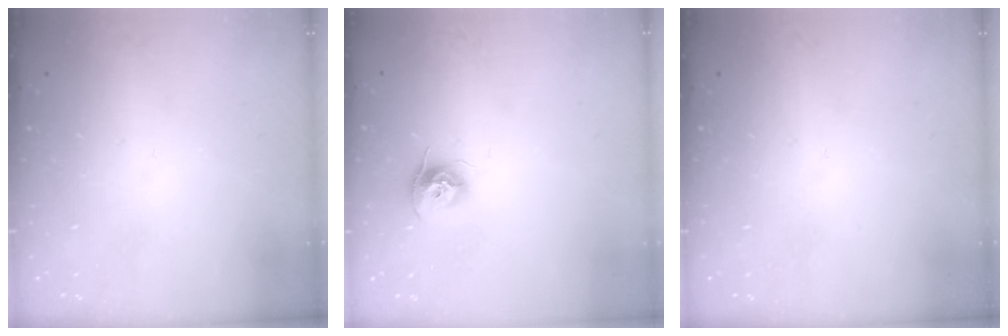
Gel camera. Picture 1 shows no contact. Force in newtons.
{"total": 9.7, "press": 9.7, "slide": 0.5}
{"total": 0.0}